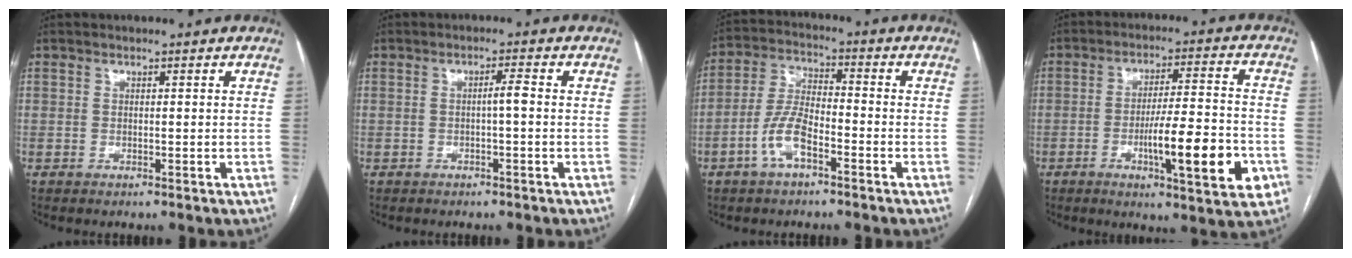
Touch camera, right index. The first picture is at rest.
{"total": 1.8, "force": [-0.2, 0.0, 1.8], "torque": [-0.028, 0.003, -0.002]}
{"total": 7.4, "force": [-3.5, 2.6, 5.9], "torque": [-0.132, 0.009, -0.069]}
{"total": 14.0, "force": [-4.5, 1.9, 13.1], "torque": [-0.199, -0.003, -0.066]}